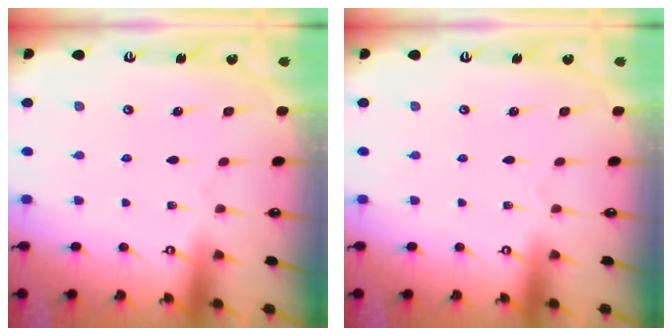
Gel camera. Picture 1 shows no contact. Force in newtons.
{"total": 0.0}